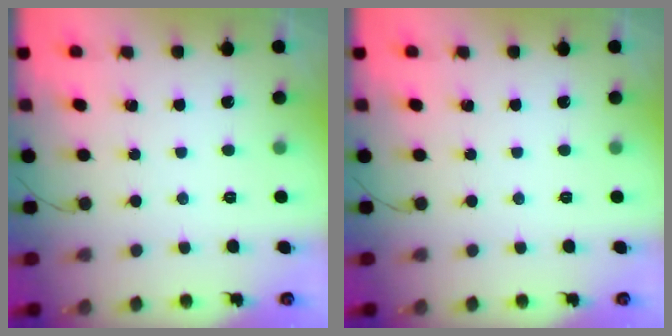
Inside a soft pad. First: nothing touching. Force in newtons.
{"total": 0.0}